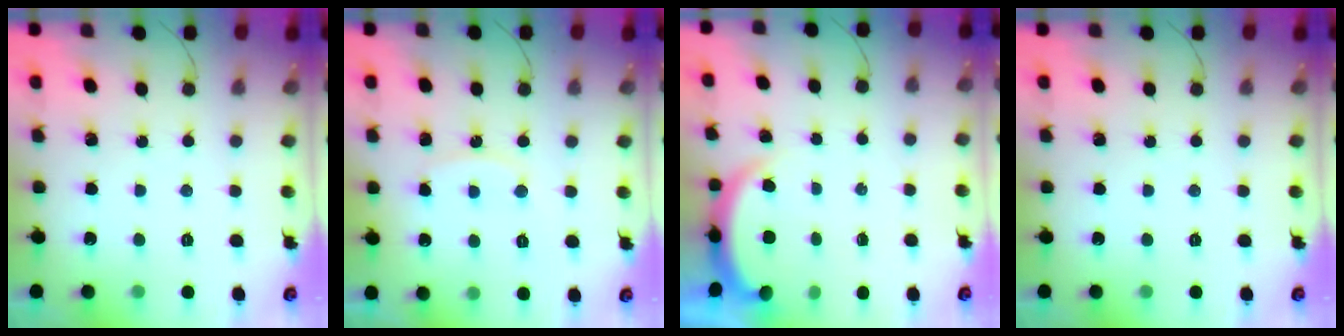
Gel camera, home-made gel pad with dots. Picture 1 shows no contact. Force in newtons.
{"total": 6.6, "press": 6.6, "slide": 0.3}
{"total": 1.8, "press": 1.8, "slide": 0.5}
{"total": 0.0}